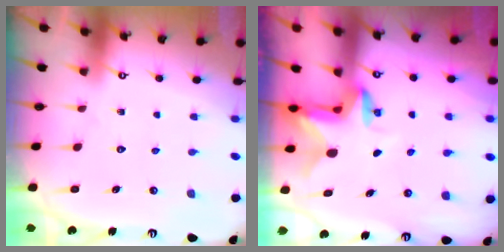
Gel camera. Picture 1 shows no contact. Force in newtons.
{"total": 2.8, "press": 2.8, "slide": 0.5}